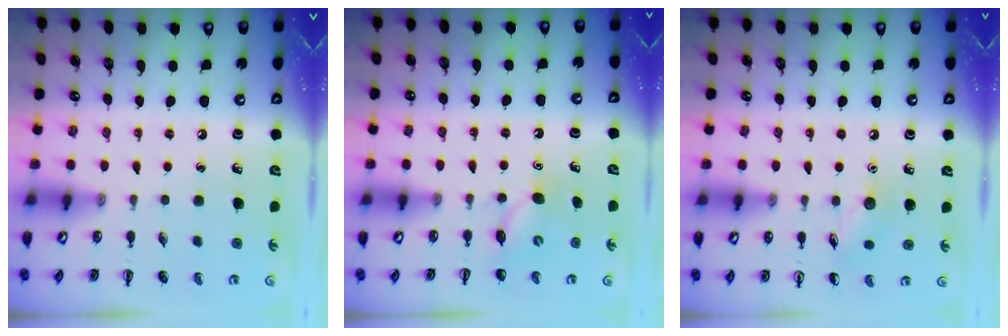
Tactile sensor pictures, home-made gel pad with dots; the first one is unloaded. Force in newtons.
{"total": 4.2, "press": 4.1, "slide": 0.9}
{"total": 5.7, "press": 5.5, "slide": 1.4}